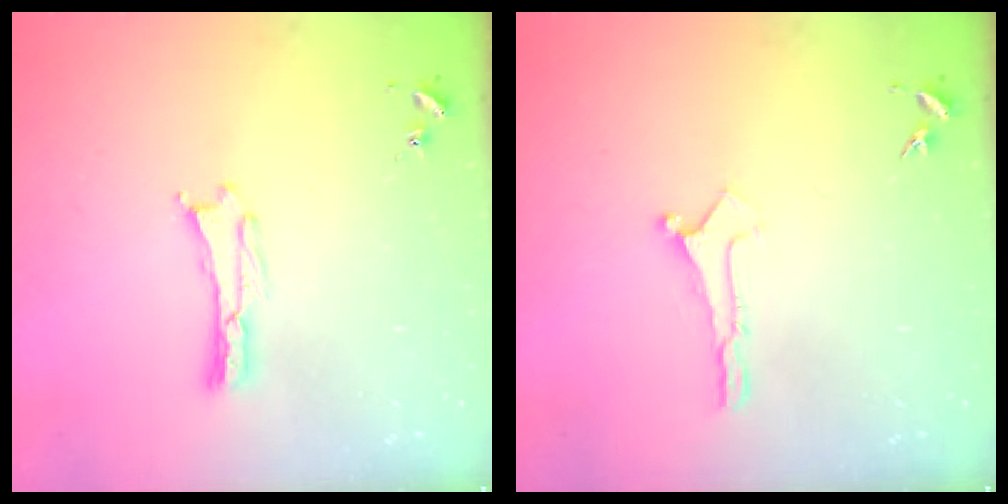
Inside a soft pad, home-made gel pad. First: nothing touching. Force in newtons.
{"total": 0.0}